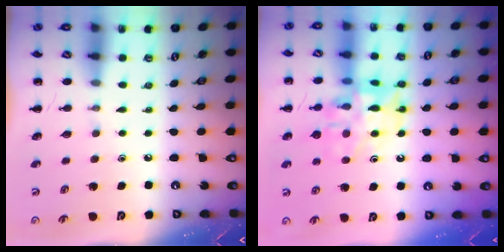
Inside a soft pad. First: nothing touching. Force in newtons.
{"total": 13.9, "press": 13.7, "slide": 2.1}